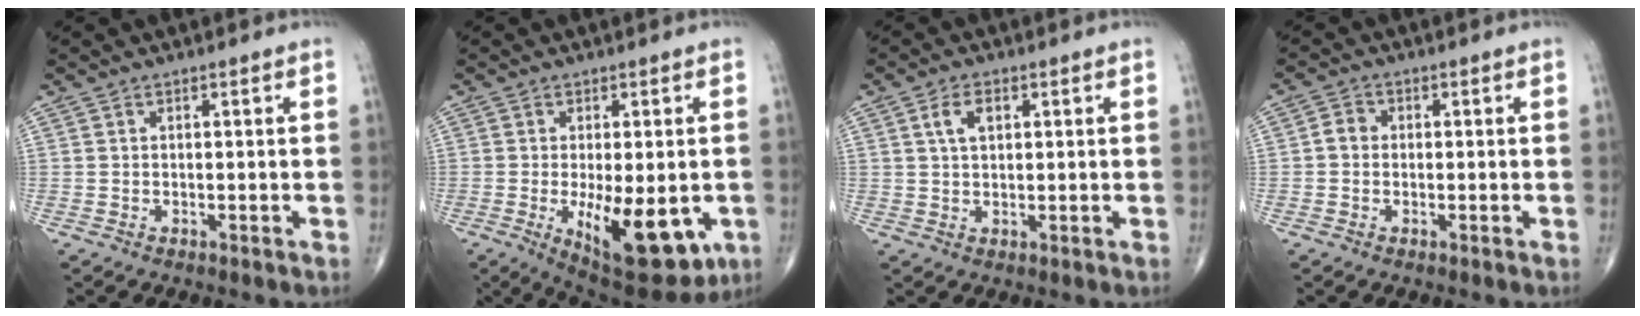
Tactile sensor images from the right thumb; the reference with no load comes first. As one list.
[{"total": 15.8, "force": [-4.2, 6.6, 13.8], "torque": [-0.183, -0.021, -0.041]}, {"total": 4.1, "force": [1.4, 2.3, 3.0], "torque": [-0.052, 0.003, 0.027]}, {"total": 2.5, "force": [-0.1, 2.1, 1.2], "torque": [-0.012, 0.008, -0.008]}]